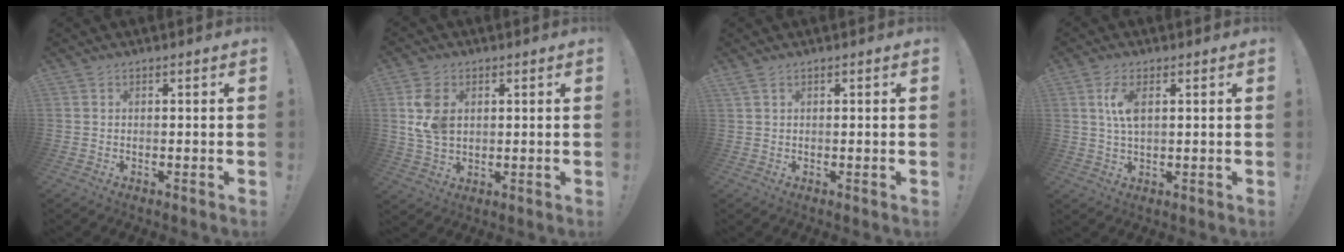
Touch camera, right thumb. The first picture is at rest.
{"total": 9.2, "force": [2.3, 6.6, 6.0], "torque": [-0.115, -0.002, 0.045]}
{"total": 1.4, "force": [0.8, 0.0, 1.1], "torque": [-0.024, 0.000, 0.015]}
{"total": 6.2, "force": [1.7, 2.6, 5.4], "torque": [-0.099, -0.003, 0.025]}